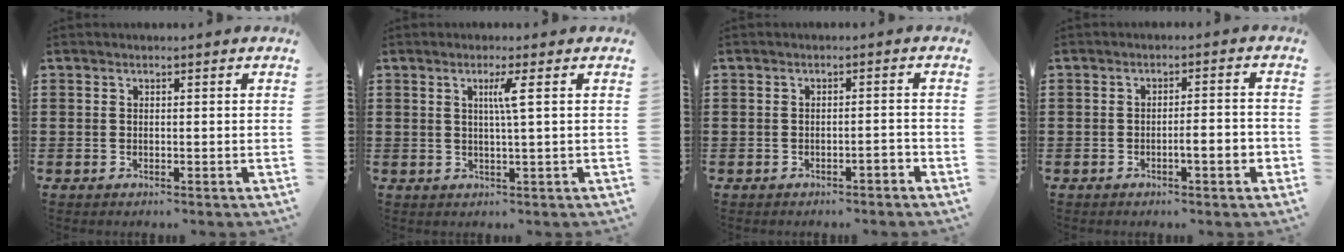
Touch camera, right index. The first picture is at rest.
{"total": 2.9, "force": [0.7, -0.6, 2.7], "torque": [-0.053, -0.005, 0.007]}
{"total": 1.6, "force": [-1.2, 0.2, 1.0], "torque": [-0.020, 0.000, -0.024]}
{"total": 3.7, "force": [-1.4, 0.4, 3.4], "torque": [-0.055, 0.001, -0.026]}